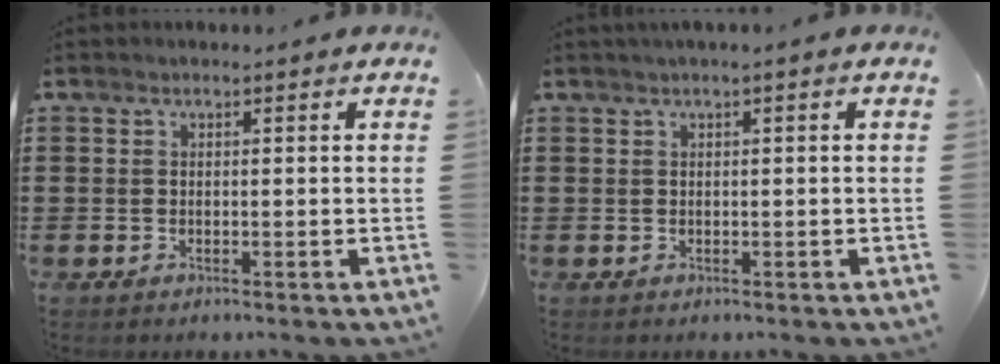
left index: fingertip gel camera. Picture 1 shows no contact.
{"total": 0.8, "force": [0.0, 0.0, 0.8], "torque": [-0.010, -0.003, 0.000]}